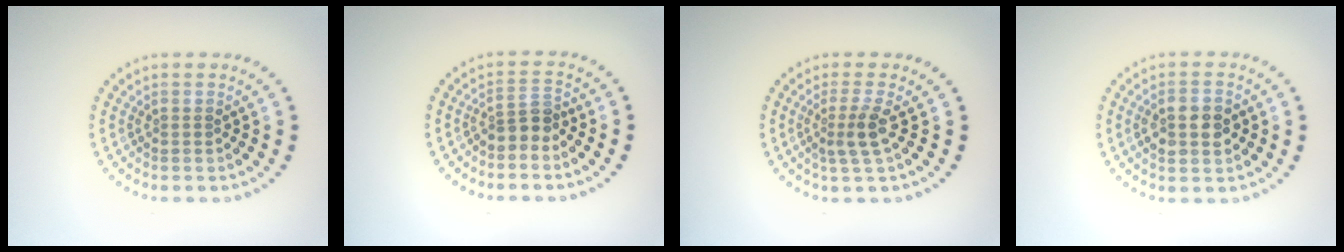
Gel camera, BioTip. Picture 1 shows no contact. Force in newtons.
{"total": 2.2, "press": 1.8, "slide": 1.4}
{"total": 2.3, "press": 1.8, "slide": 1.4}
{"total": 2.9, "press": 2.9, "slide": 0.2}